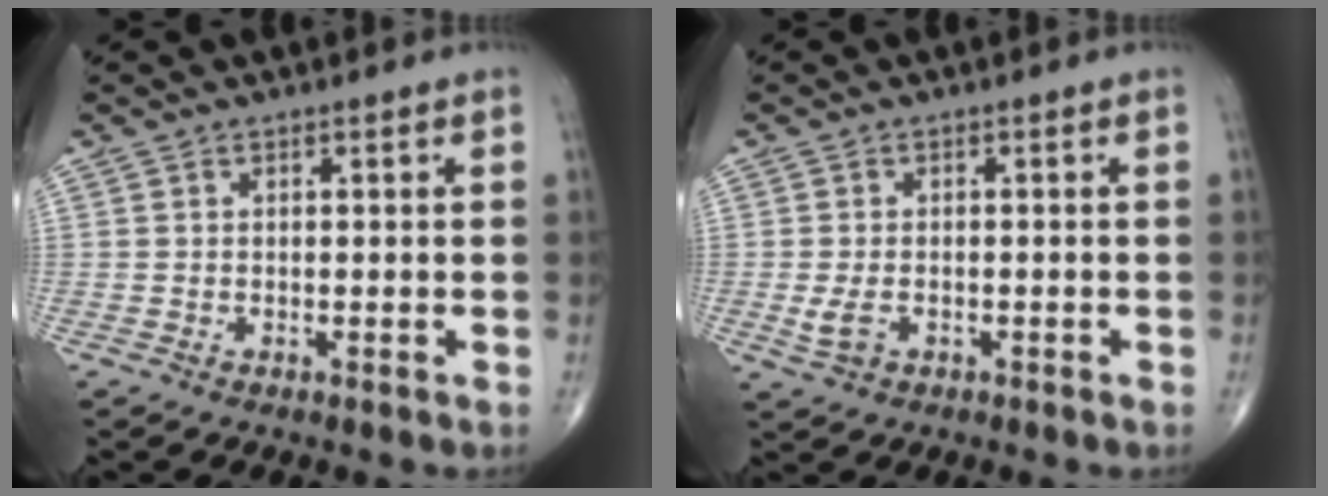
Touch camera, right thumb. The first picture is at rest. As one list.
[{"total": 2.9, "force": [-0.8, 1.8, 2.1], "torque": [-0.047, 0.002, -0.013]}]